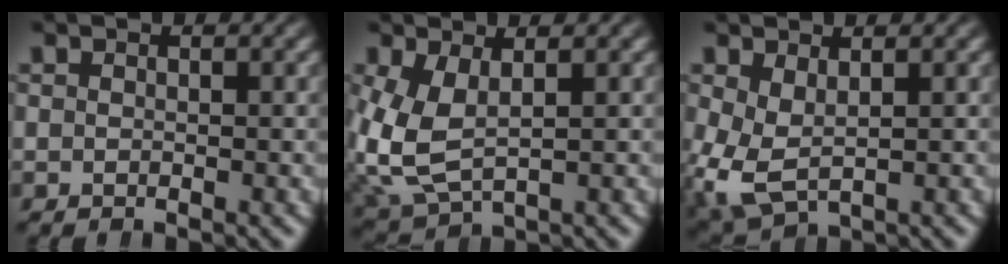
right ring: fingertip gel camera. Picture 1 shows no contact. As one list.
[{"total": 6.2, "force": [0.2, 4.8, 3.9], "torque": [-0.121, -0.025, 0.022]}, {"total": 4.7, "force": [-0.8, 3.8, 2.6], "torque": [-0.095, -0.045, 0.011]}]